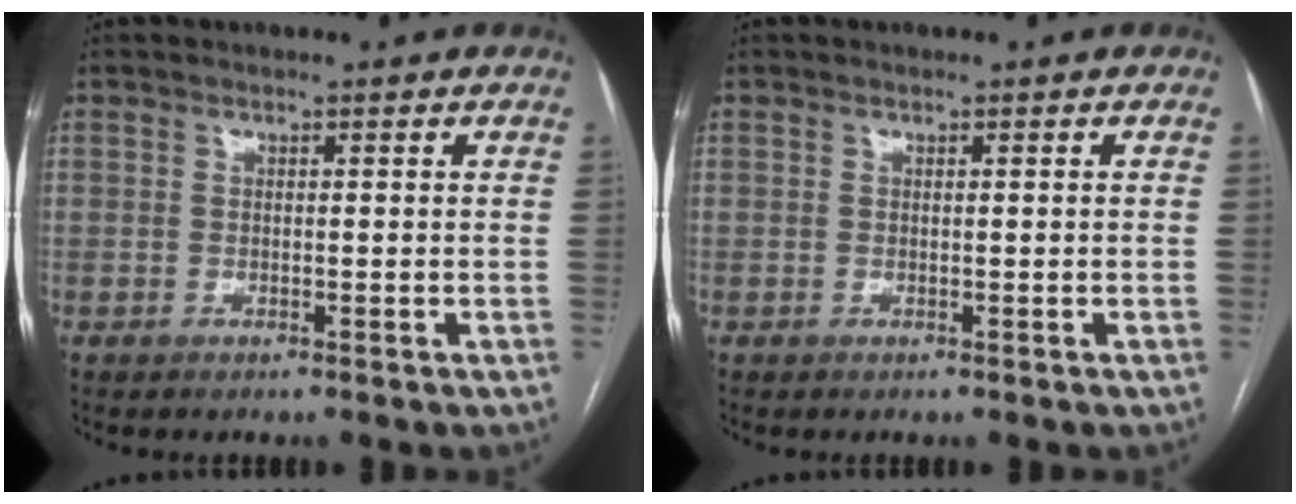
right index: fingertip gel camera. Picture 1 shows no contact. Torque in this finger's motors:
{"motor_torque": [-0.09, 0.02, 0.03, 0.01]}